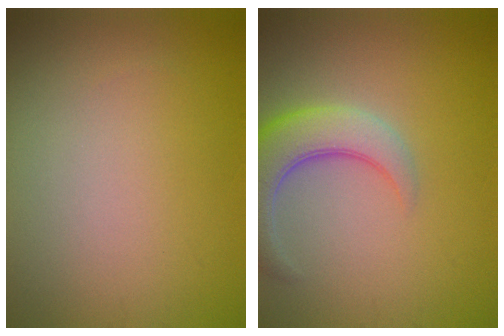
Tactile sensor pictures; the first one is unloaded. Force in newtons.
{"total": 5.4, "press": 5.4, "slide": 0.4}